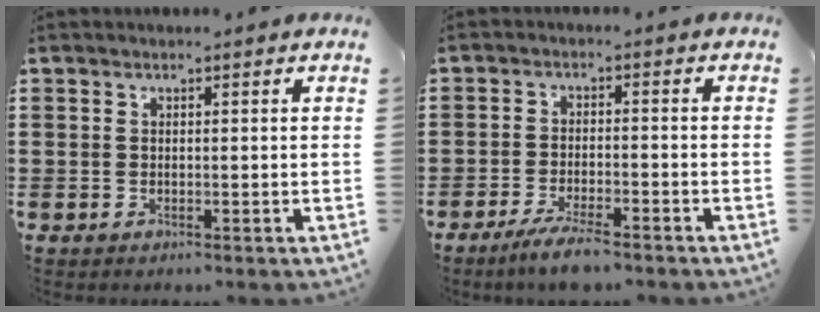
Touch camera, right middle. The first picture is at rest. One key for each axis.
{"total": 4.7, "fx": -3.9, "fy": 0.5, "fz": 2.6, "tx": -0.055, "ty": -0.006, "tz": -0.075}